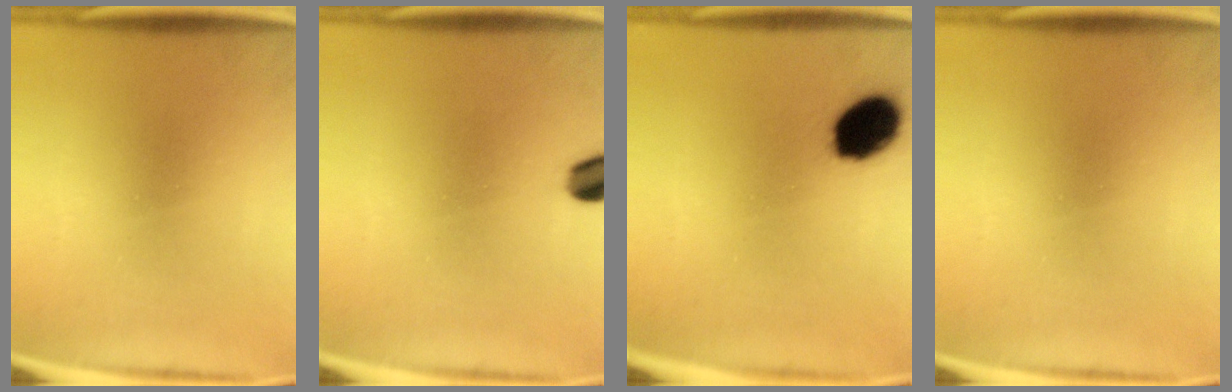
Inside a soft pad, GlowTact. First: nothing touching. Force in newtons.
{"total": 4.5}
{"total": 11.3}
{"total": 0.0}